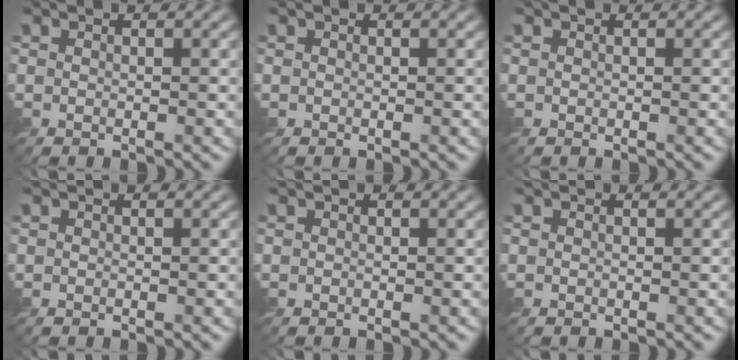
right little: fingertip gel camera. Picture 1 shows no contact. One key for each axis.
{"total": 0.0}
{"total": 0.0}
{"total": 0.0}
{"total": 0.0}
{"total": 0.0}